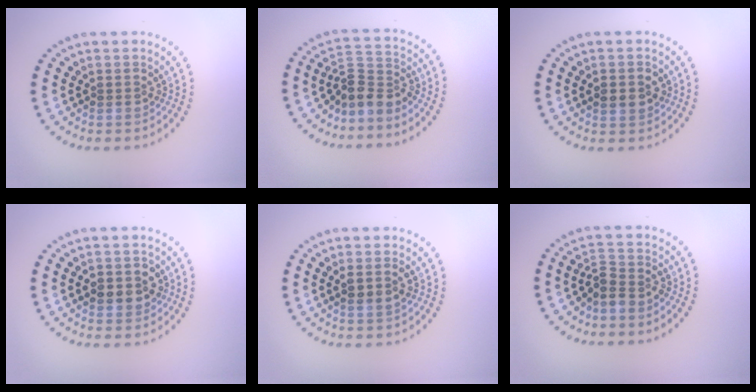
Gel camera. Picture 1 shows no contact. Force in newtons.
{"total": 3.4, "press": 2.3, "slide": 2.5}
{"total": 2.0, "press": 2.0, "slide": 0.3}
{"total": 2.6, "press": 2.6, "slide": 0.4}
{"total": 1.9, "press": 1.8, "slide": 0.6}
{"total": 2.2, "press": 1.7, "slide": 1.3}